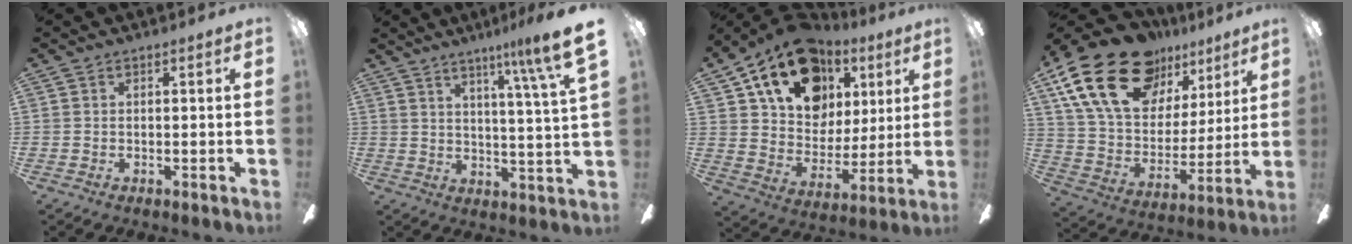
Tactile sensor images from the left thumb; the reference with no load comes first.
{"total": 10.6, "force": [7.1, -0.1, 7.9], "torque": [-0.118, -0.043, 0.106]}
{"total": 21.1, "force": [12.2, 14.0, 10.0], "torque": [-0.178, -0.054, 0.229]}
{"total": 24.9, "force": [15.1, 14.4, 13.6], "torque": [-0.255, -0.084, 0.279]}